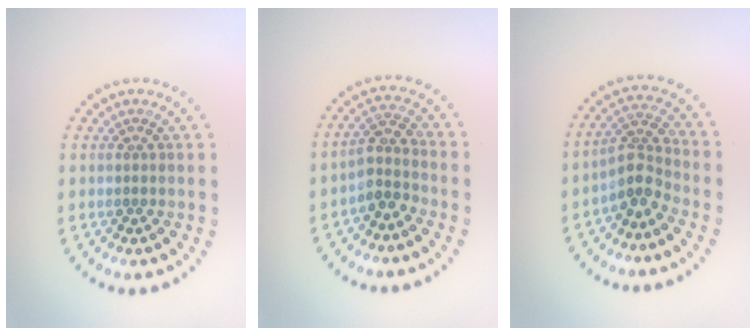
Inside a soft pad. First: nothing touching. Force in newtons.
{"total": 2.6, "press": 2.0, "slide": 1.6}
{"total": 2.9, "press": 2.2, "slide": 1.8}